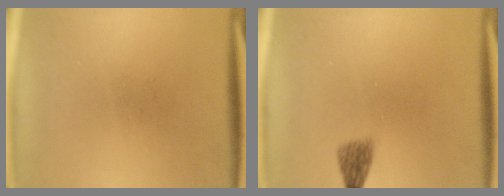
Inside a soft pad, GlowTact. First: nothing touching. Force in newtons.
{"total": 2.4}